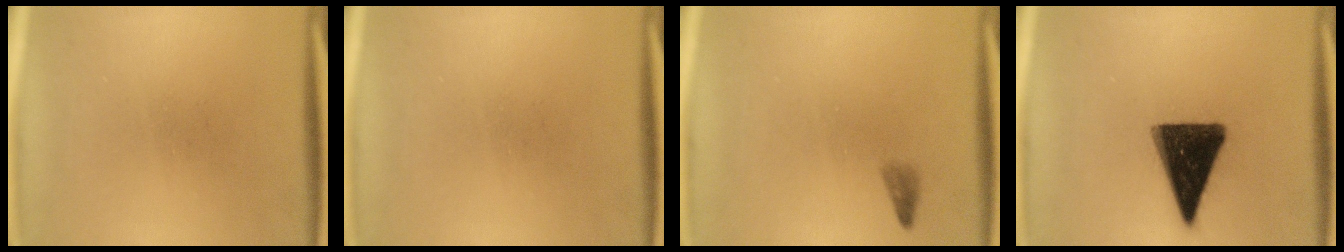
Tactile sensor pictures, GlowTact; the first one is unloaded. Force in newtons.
{"total": 0.0}
{"total": 0.9}
{"total": 15.0}